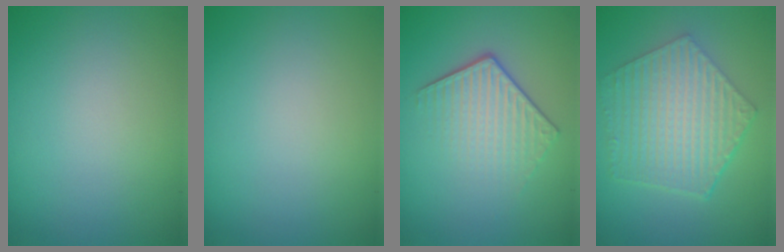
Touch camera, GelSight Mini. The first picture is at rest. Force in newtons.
{"total": 0.0}
{"total": 4.2, "press": 3.0, "slide": 2.9}
{"total": 6.8, "press": 5.0, "slide": 4.6}